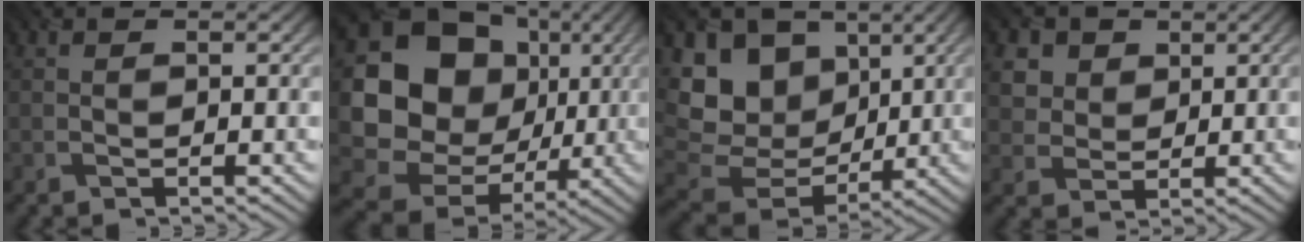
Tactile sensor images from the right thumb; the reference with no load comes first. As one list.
[{"total": 17.5, "force": [1.8, 15.3, 8.4], "torque": [-0.209, -0.021, 0.044]}, {"total": 14.6, "force": [3.4, 11.8, 7.9], "torque": [-0.218, 0.017, 0.082]}, {"total": 6.2, "force": [3.0, 4.9, 2.3], "torque": [-0.103, 0.000, 0.062]}]